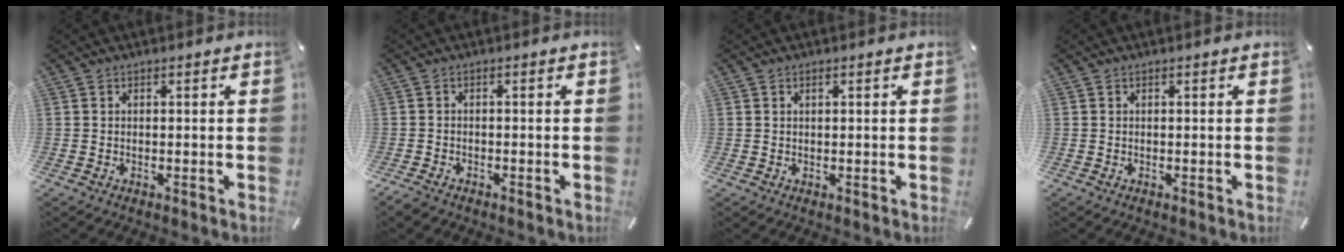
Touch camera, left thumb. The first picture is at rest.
{"total": 1.7, "force": [-1.5, 0.6, 0.4], "torque": [-0.015, 0.004, -0.033]}
{"total": 0.9, "force": [0.4, 0.4, 0.7], "torque": [-0.014, 0.004, 0.006]}
{"total": 0.0}